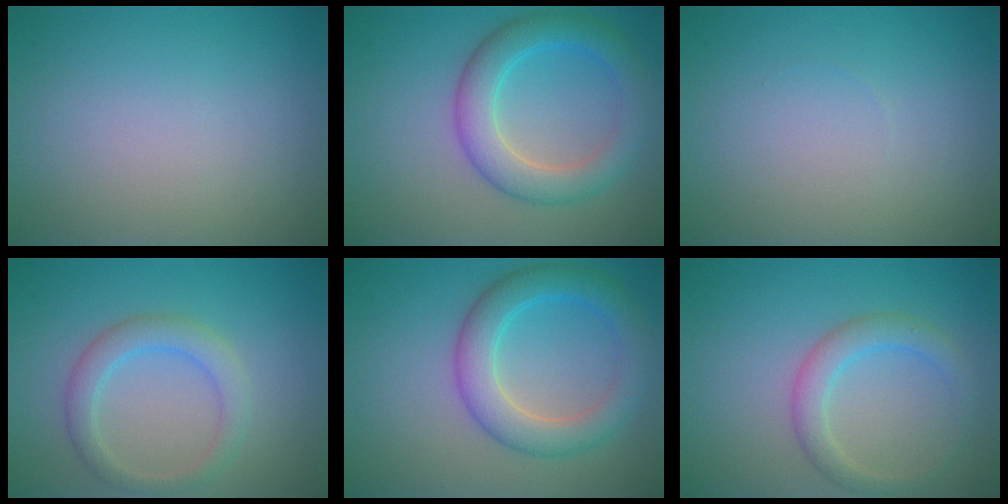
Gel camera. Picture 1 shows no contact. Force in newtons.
{"total": 5.0, "press": 5.0, "slide": 0.2}
{"total": 0.0}
{"total": 3.0, "press": 3.0, "slide": 0.0}
{"total": 5.0, "press": 5.0, "slide": 0.2}
{"total": 2.8, "press": 2.8, "slide": 0.1}